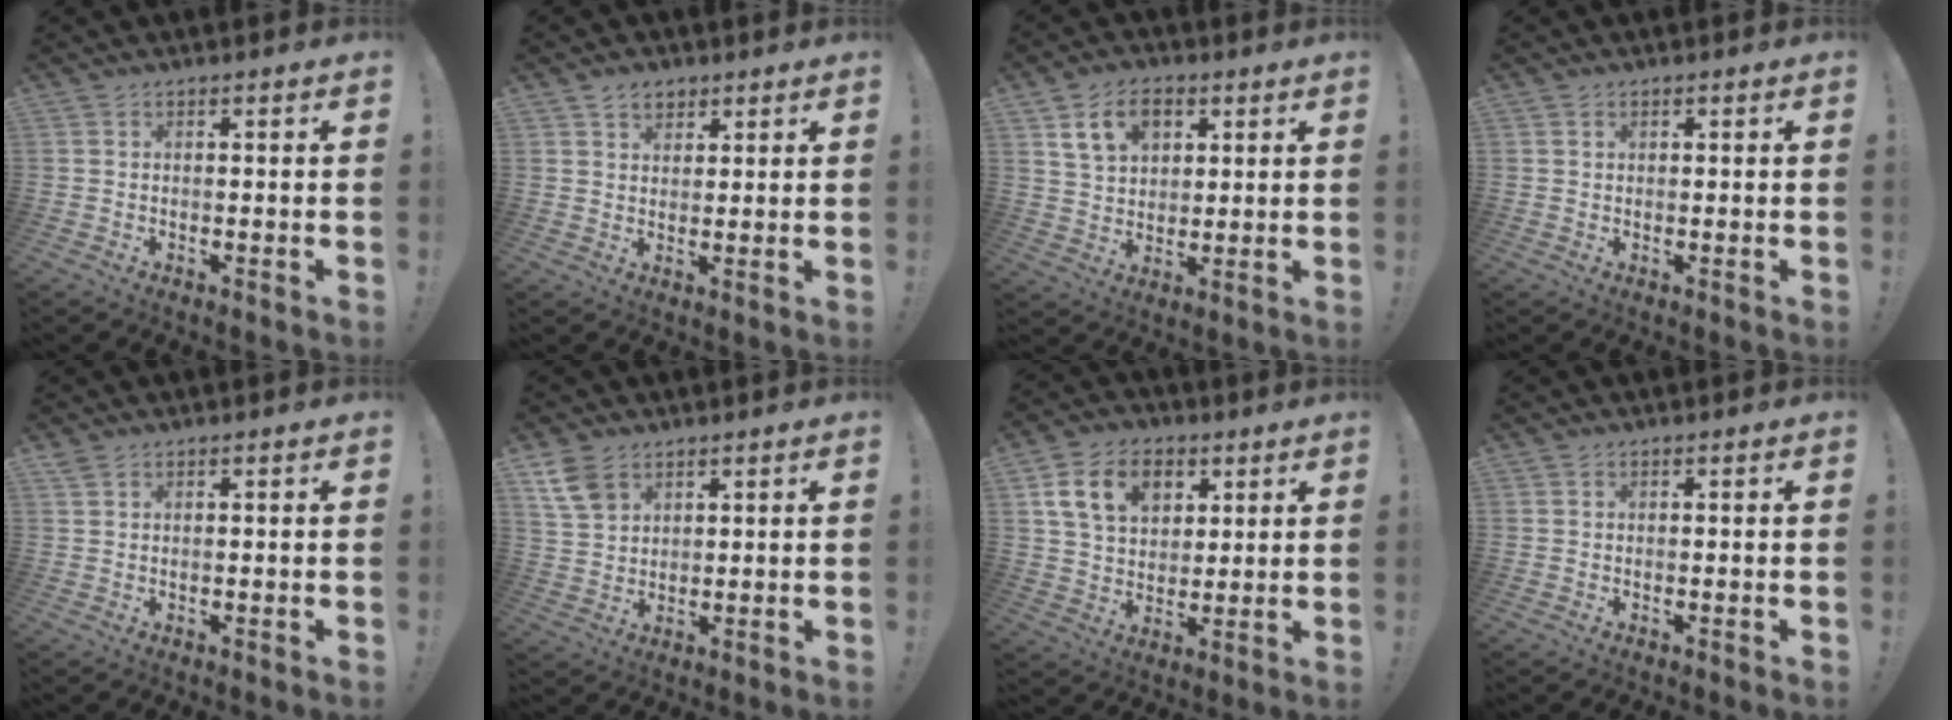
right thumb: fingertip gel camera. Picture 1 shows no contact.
{"total": 4.9, "force": [3.2, 3.4, 1.6], "torque": [-0.014, -0.014, 0.056]}
{"total": 11.4, "force": [5.2, 7.7, 6.5], "torque": [-0.102, -0.006, 0.100]}
{"total": 0.7, "force": [0.3, 0.6, 0.3], "torque": [-0.004, 0.001, 0.005]}
{"total": 1.4, "force": [1.1, 0.5, 0.8], "torque": [-0.013, -0.002, 0.020]}
{"total": 8.0, "force": [4.8, 5.2, 3.7], "torque": [-0.062, -0.018, 0.099]}
{"total": 14.1, "force": [6.1, 10.1, 7.8], "torque": [-0.121, -0.015, 0.118]}
{"total": 0.0}